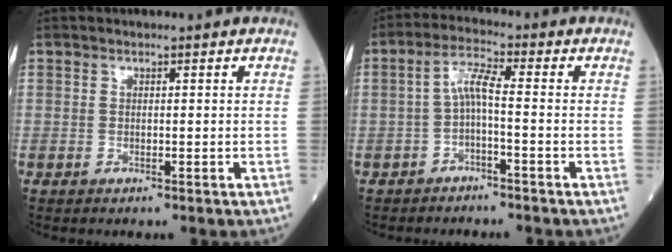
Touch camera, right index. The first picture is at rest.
{"total": 4.3, "force": [-0.9, 0.6, 4.2], "torque": [-0.085, 0.015, -0.016]}